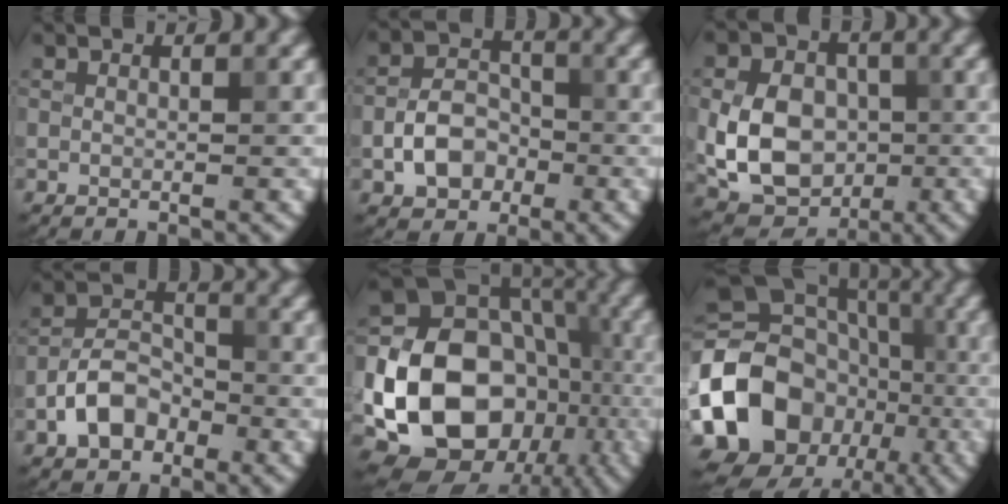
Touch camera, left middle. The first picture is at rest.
{"total": 4.4, "force": [-1.6, 3.2, 2.5], "torque": [-0.040, 0.004, -0.028]}
{"total": 8.7, "force": [-1.0, 6.7, 5.5], "torque": [-0.106, -0.004, -0.025]}
{"total": 4.7, "force": [-2.2, 3.1, 2.7], "torque": [-0.047, 0.007, -0.046]}
{"total": 17.3, "force": [-4.4, 13.9, 9.4], "torque": [-0.147, -0.019, -0.087]}
{"total": 15.3, "force": [-4.5, 12.4, 7.7], "torque": [-0.158, -0.002, -0.090]}